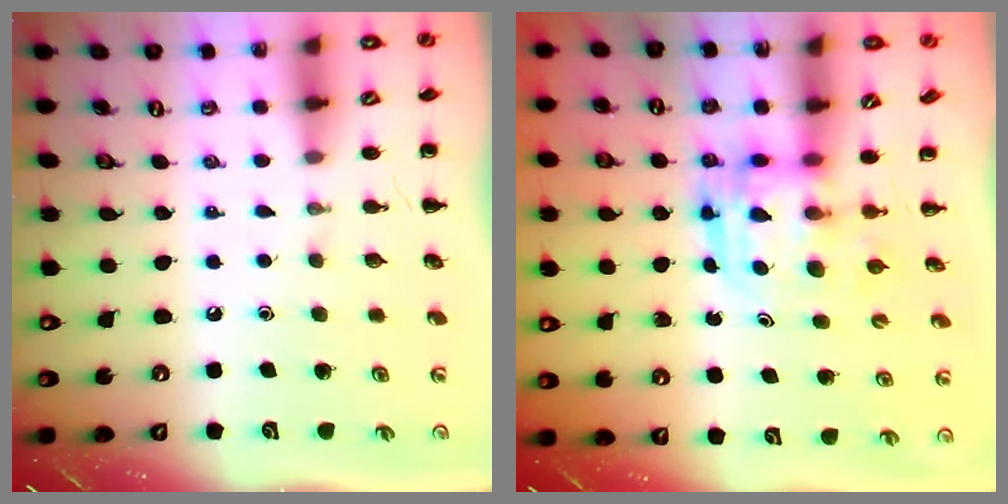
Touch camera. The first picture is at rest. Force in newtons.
{"total": 3.2, "press": 3.2, "slide": 0.3}